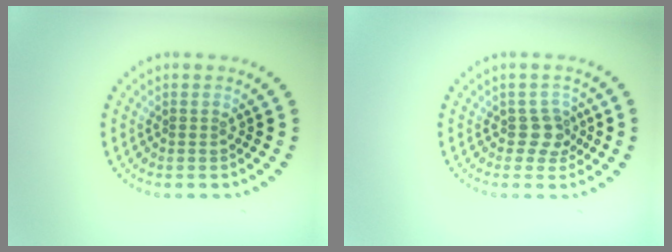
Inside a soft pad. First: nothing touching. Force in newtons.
{"total": 2.0, "press": 1.7, "slide": 1.0}